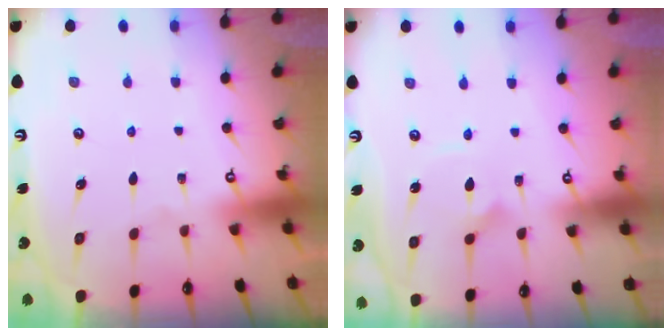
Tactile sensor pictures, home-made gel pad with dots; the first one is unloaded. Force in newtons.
{"total": 2.7, "press": 2.7, "slide": 0.1}